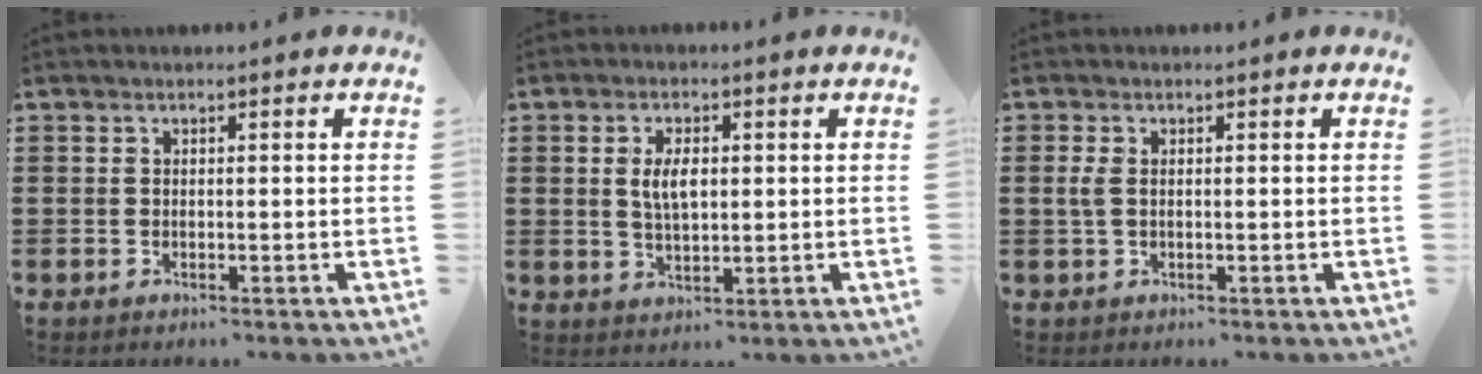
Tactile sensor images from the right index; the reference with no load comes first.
{"total": 4.5, "force": [0.6, 2.0, 3.9], "torque": [-0.072, 0.005, 0.007]}
{"total": 2.0, "force": [0.2, 1.0, 1.7], "torque": [-0.050, 0.000, -0.004]}